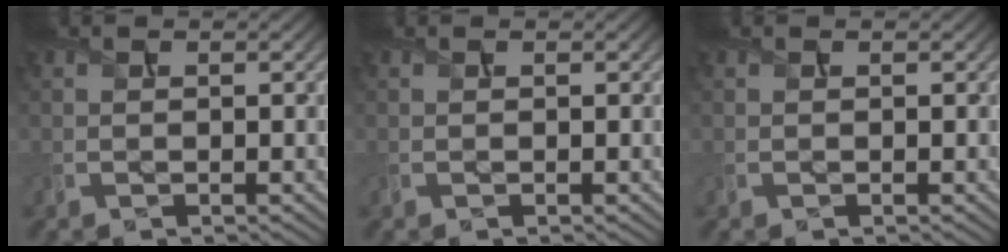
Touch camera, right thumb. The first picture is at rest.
{"total": 0.0}
{"total": 0.0}